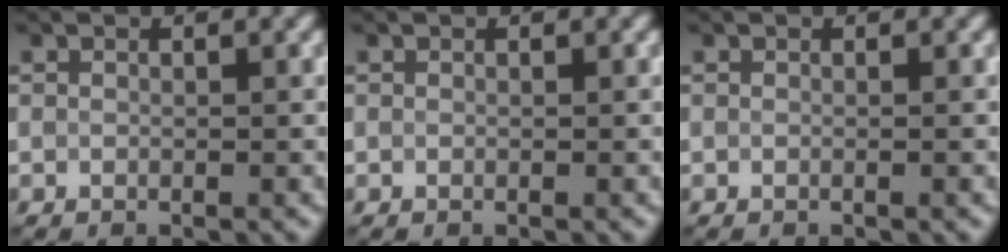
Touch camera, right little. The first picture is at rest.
{"total": 0.0}
{"total": 0.6, "force": [-0.1, 0.3, 0.5], "torque": [0.001, 0.001, -0.012]}